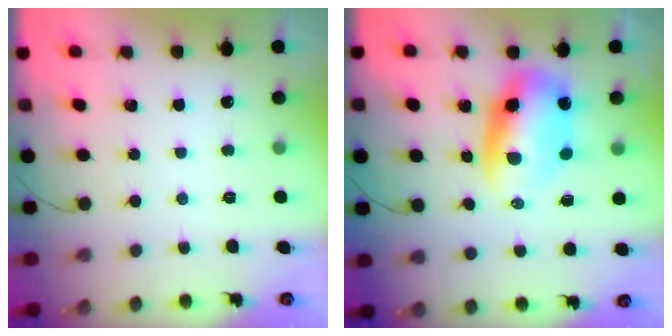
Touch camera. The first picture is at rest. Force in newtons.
{"total": 10.1, "press": 9.7, "slide": 2.7}